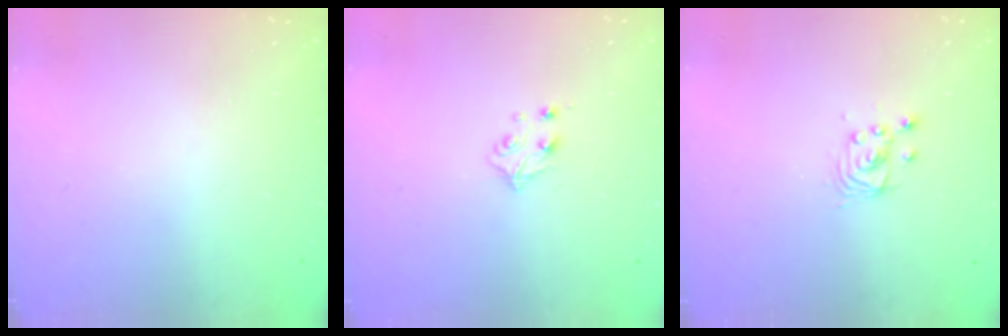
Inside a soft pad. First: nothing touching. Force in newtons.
{"total": 4.2, "press": 4.1, "slide": 0.8}
{"total": 2.9, "press": 2.9, "slide": 0.0}